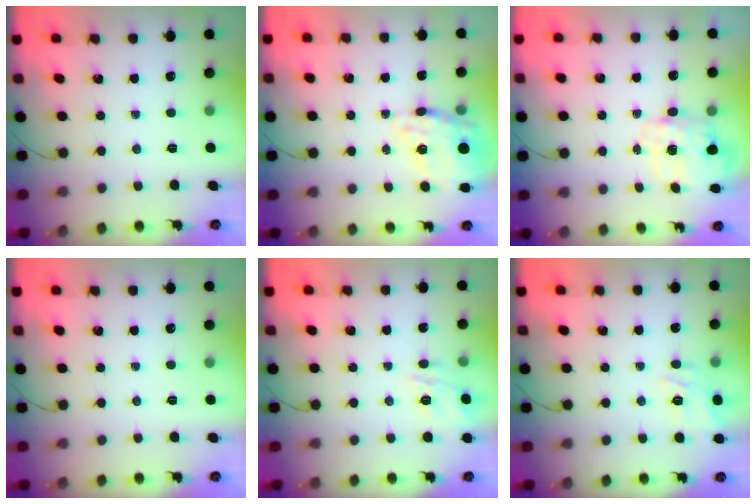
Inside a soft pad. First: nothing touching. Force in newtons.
{"total": 17.6, "press": 17.2, "slide": 4.0}
{"total": 2.8, "press": 2.6, "slide": 0.8}
{"total": 0.0}
{"total": 9.6, "press": 9.5, "slide": 0.7}
{"total": 6.5, "press": 6.3, "slide": 1.4}